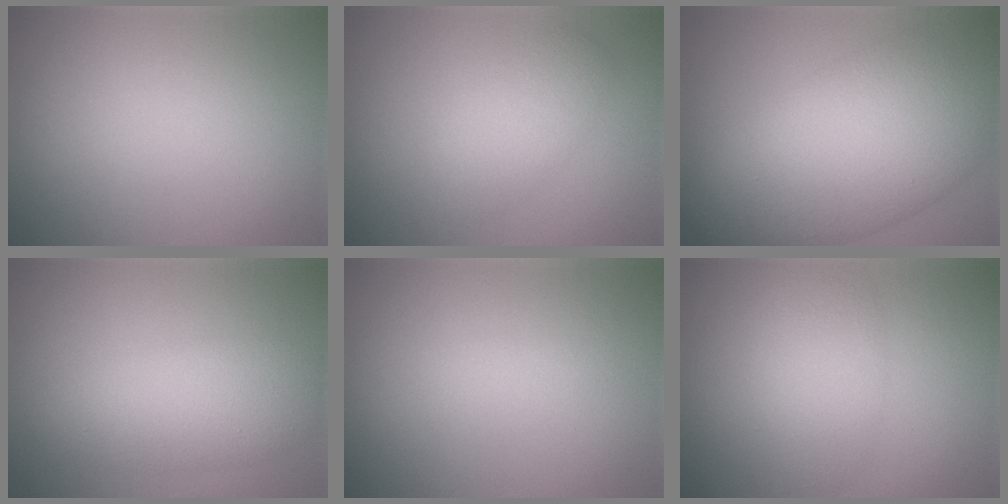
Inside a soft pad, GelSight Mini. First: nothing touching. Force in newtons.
{"total": 2.9, "press": 2.9, "slide": 0.2}
{"total": 14.0, "press": 14.0, "slide": 0.7}
{"total": 4.8, "press": 4.8, "slide": 0.1}
{"total": 0.6, "press": 0.6, "slide": 0.0}
{"total": 4.0, "press": 4.0, "slide": 0.1}